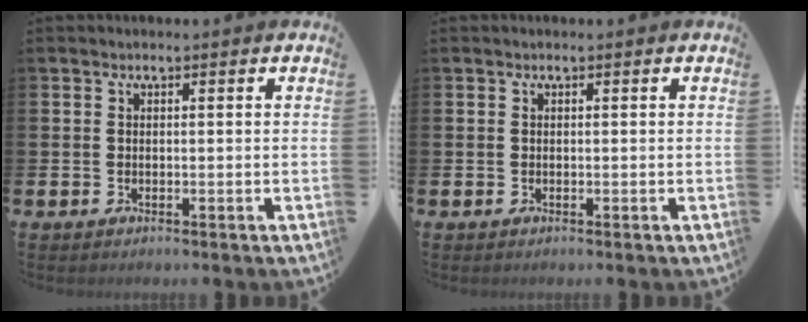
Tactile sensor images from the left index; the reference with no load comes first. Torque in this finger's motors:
{"motor_torque": [0.00, 0.00, 0.04, -0.01]}